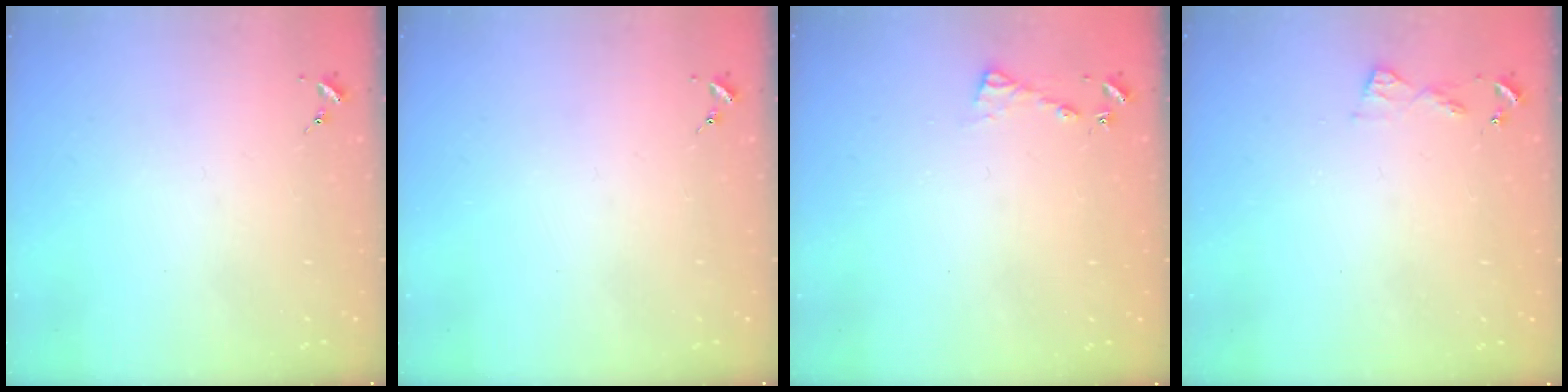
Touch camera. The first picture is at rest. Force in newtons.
{"total": 0.0}
{"total": 4.3, "press": 4.3, "slide": 0.3}
{"total": 5.1, "press": 5.0, "slide": 0.4}